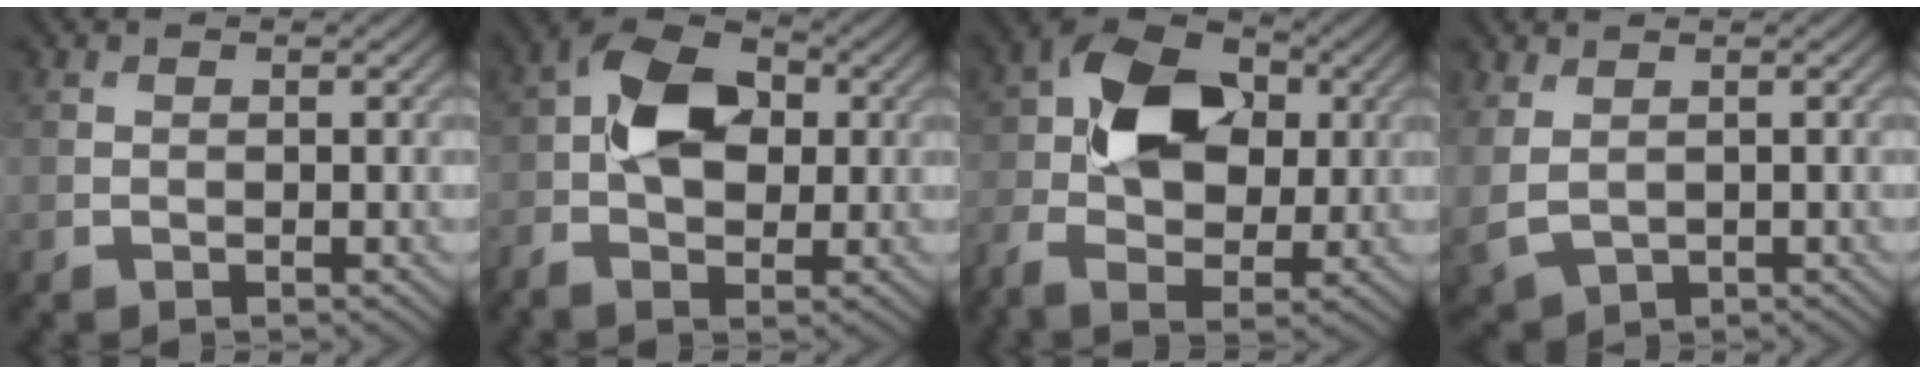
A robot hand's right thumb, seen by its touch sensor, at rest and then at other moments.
{"total": 8.7, "force": [-0.1, 5.4, 6.9], "torque": [-0.140, 0.016, -0.016]}
{"total": 11.9, "force": [0.1, 7.6, 9.2], "torque": [-0.194, 0.016, -0.013]}
{"total": 3.9, "force": [0.9, 2.6, 2.7], "torque": [-0.083, -0.008, 0.026]}